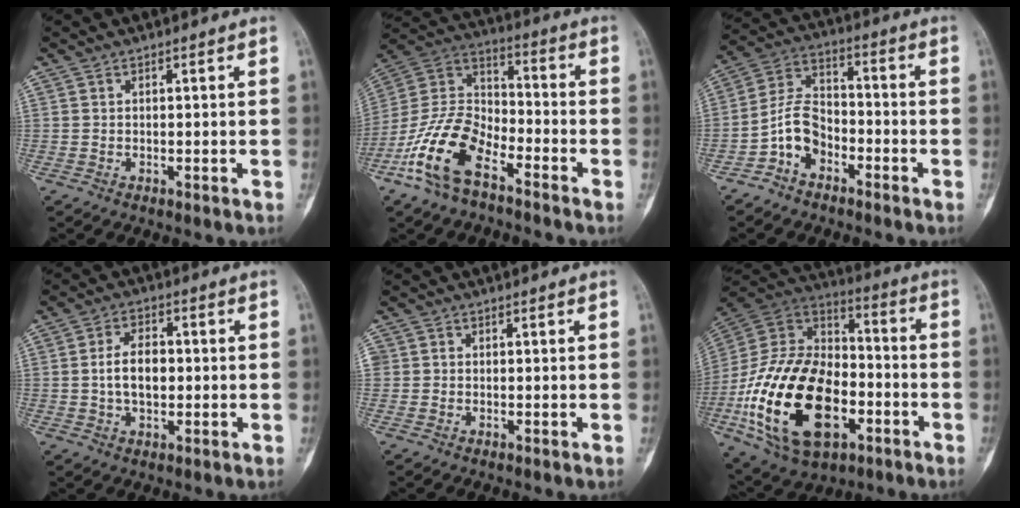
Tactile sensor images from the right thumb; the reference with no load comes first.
{"total": 16.0, "force": [-8.9, 7.8, 10.8], "torque": [-0.213, 0.058, -0.182]}
{"total": 8.8, "force": [-4.3, 5.9, 5.0], "torque": [-0.084, 0.047, -0.092]}
{"total": 6.9, "force": [-0.1, 4.3, 5.4], "torque": [-0.083, 0.014, -0.005]}
{"total": 1.3, "force": [0.0, 1.3, 0.3], "torque": [0.003, 0.004, -0.001]}
{"total": 29.6, "force": [-9.0, 17.8, 21.9], "torque": [-0.417, 0.041, -0.144]}